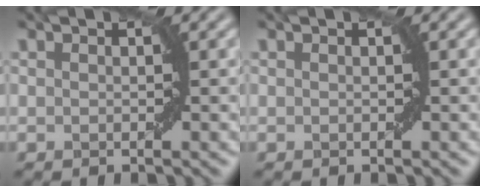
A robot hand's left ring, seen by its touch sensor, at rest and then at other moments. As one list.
[{"total": 0.0}]